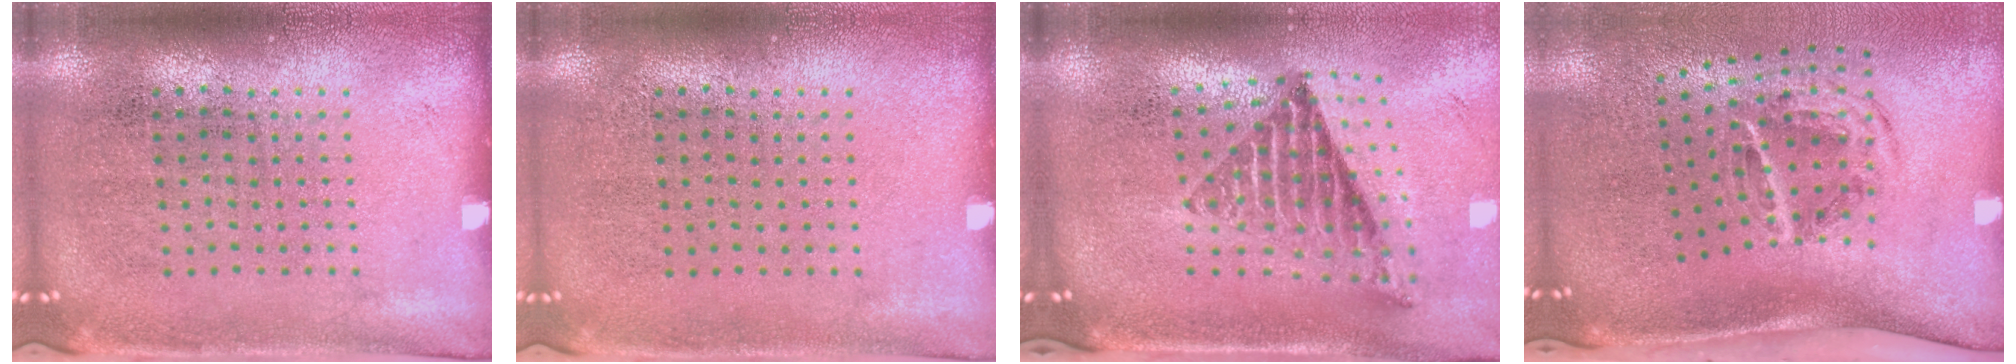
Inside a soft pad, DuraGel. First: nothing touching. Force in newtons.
{"total": 0.0}
{"total": 1.6, "press": 1.3, "slide": 1.0}
{"total": 2.0, "press": 1.2, "slide": 1.6}